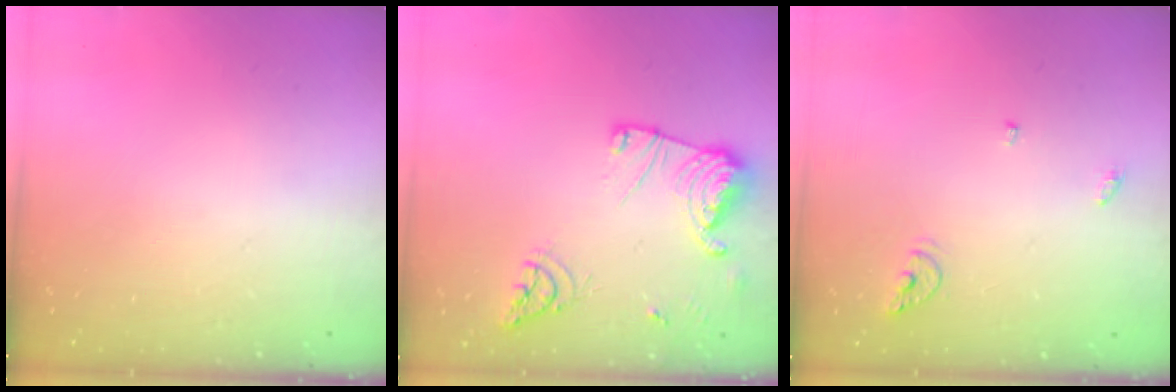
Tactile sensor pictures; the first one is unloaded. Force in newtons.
{"total": 15.0, "press": 14.9, "slide": 1.5}
{"total": 6.1, "press": 6.1, "slide": 0.6}